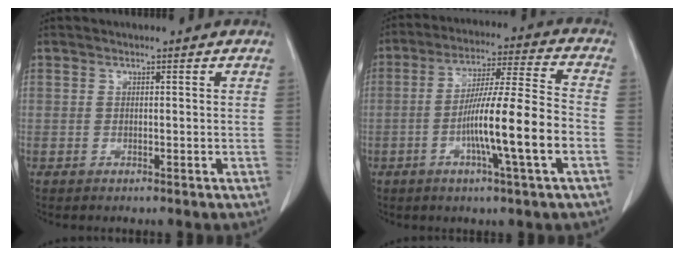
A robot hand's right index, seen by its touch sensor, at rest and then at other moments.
{"total": 13.5, "force": [-3.8, -0.4, 13.0], "torque": [-0.227, 0.002, -0.069]}